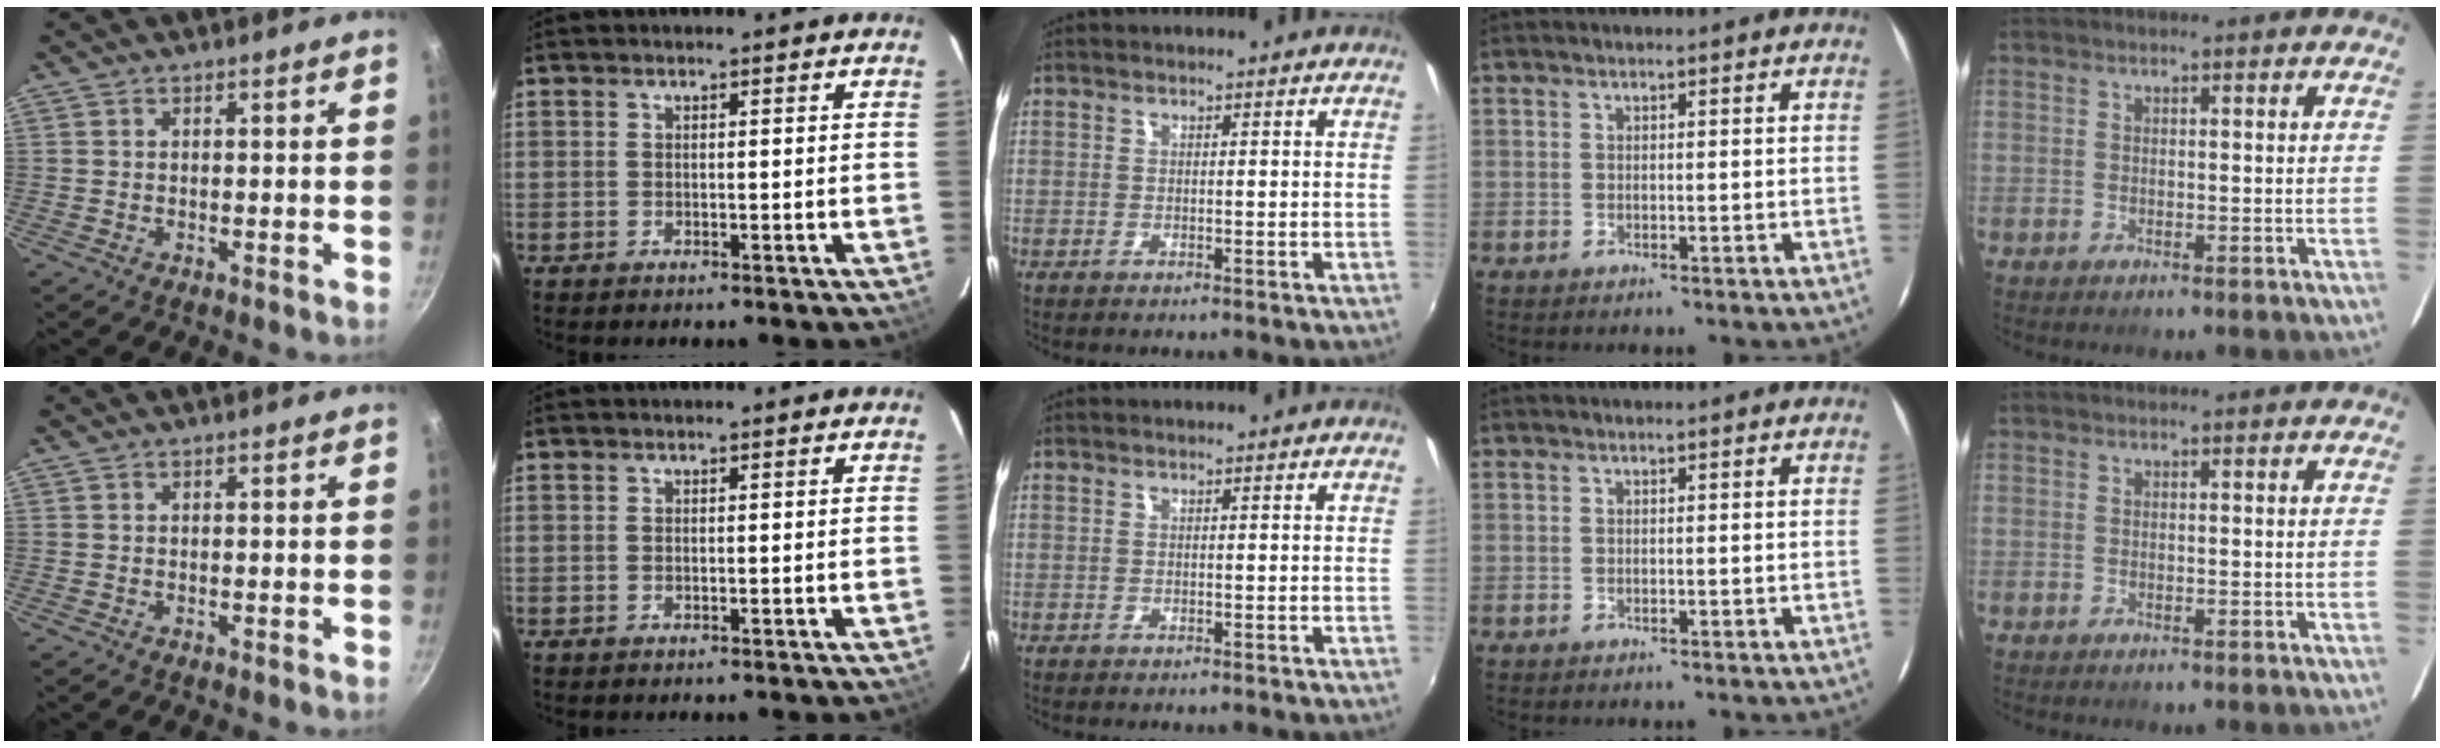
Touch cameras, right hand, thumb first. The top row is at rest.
{}